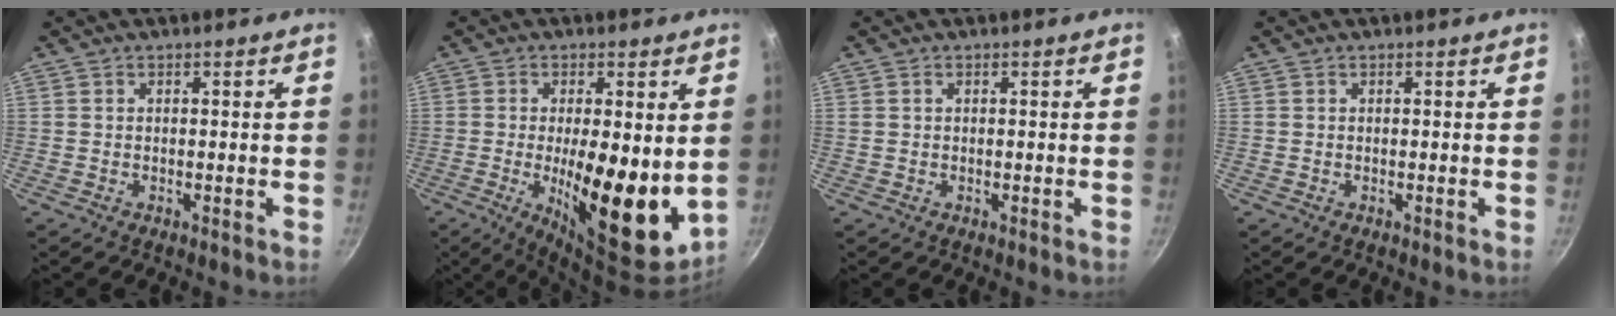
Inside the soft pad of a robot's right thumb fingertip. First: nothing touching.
{"total": 15.5, "force": [-0.7, 5.2, 14.6], "torque": [-0.205, -0.025, -0.006]}
{"total": 0.5, "force": [0.2, 0.4, 0.3], "torque": [-0.005, 0.002, 0.004]}
{"total": 0.0}